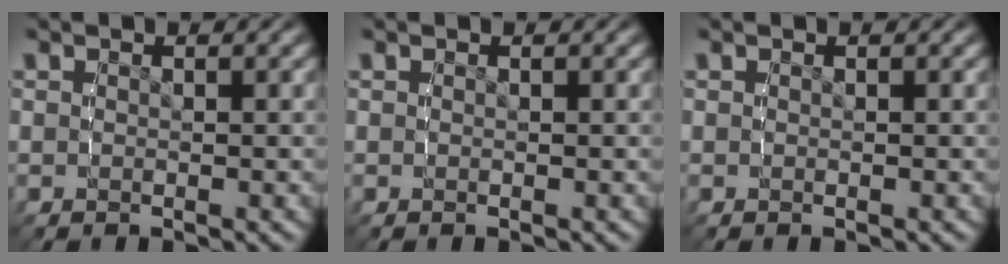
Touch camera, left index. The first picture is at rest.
{"total": 0.0}
{"total": 0.0}